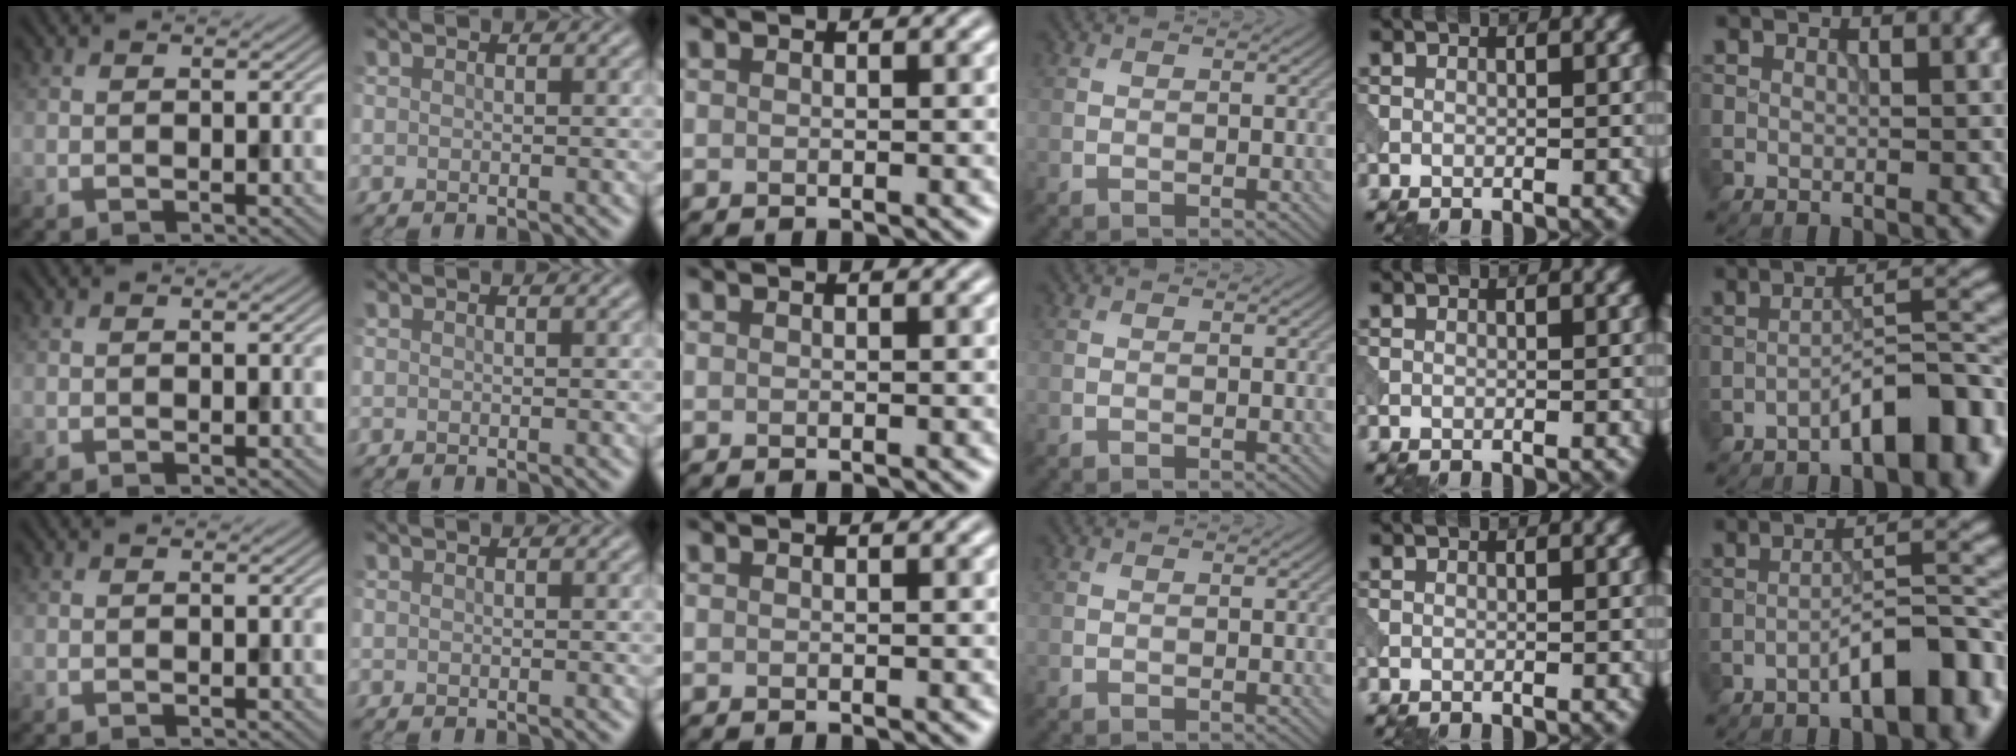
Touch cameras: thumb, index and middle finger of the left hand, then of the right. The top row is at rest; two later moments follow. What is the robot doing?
{"motion": "pour", "object": "beaker"}